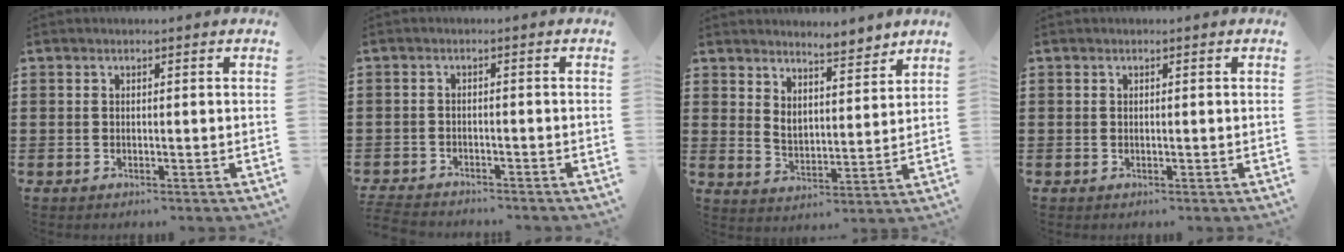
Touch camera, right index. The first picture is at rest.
{"total": 2.6, "force": [-2.6, 0.2, 0.1], "torque": [-0.014, -0.005, -0.058]}
{"total": 4.8, "force": [4.5, 1.5, 0.7], "torque": [-0.025, -0.023, 0.081]}
{"total": 0.0}